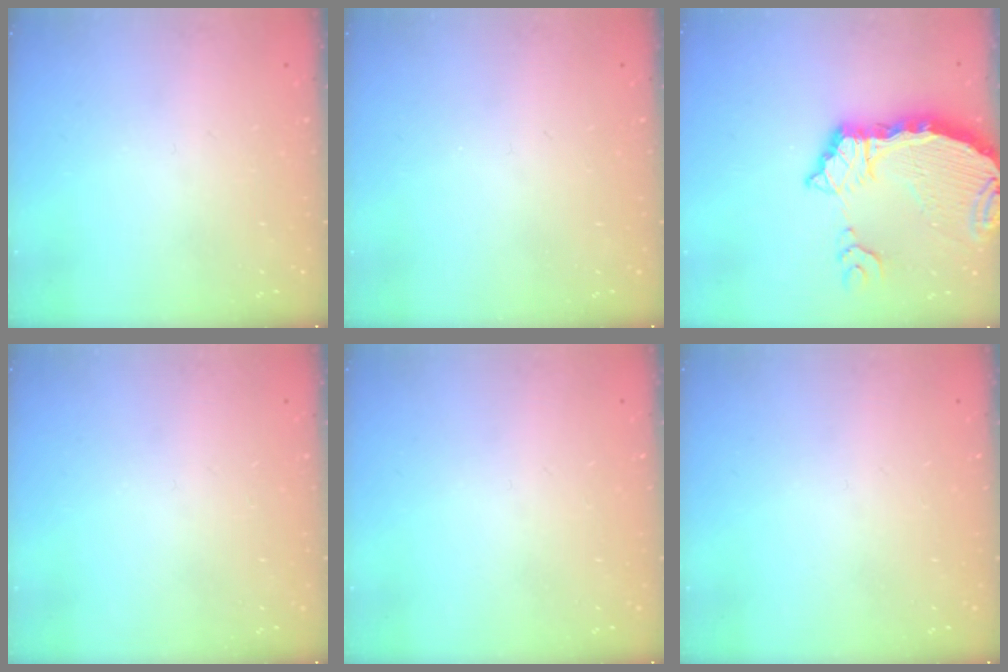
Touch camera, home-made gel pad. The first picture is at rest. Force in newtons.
{"total": 0.0}
{"total": 9.8, "press": 9.7, "slide": 1.1}
{"total": 0.0}
{"total": 0.0}
{"total": 0.0}